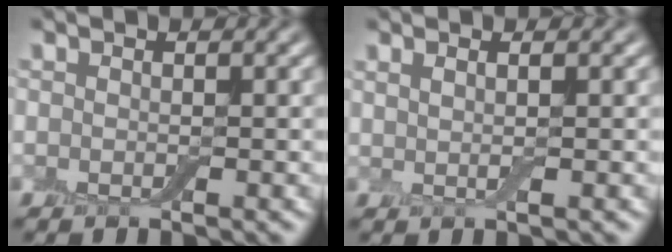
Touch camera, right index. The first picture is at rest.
{"total": 0.9, "force": [0.6, 0.0, 0.7], "torque": [-0.016, 0.003, 0.009]}